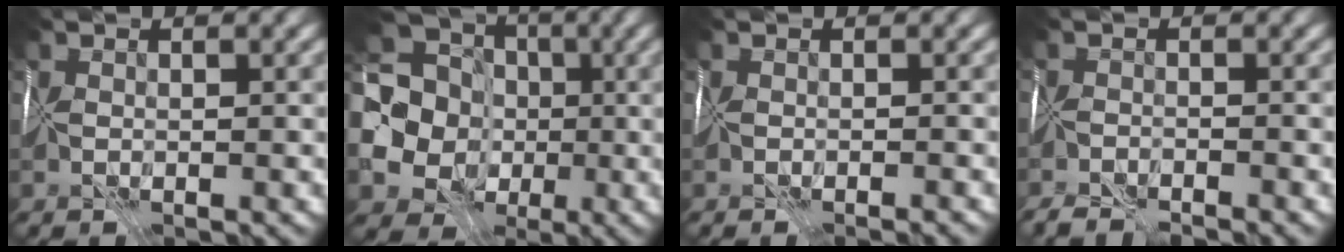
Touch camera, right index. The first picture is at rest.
{"total": 17.7, "force": [-0.5, 16.4, 6.6], "torque": [-0.185, 0.004, -0.045]}
{"total": 1.9, "force": [-1.8, 0.1, 0.5], "torque": [-0.004, 0.001, -0.017]}
{"total": 5.4, "force": [-5.1, 1.0, 1.2], "torque": [-0.015, -0.012, -0.073]}